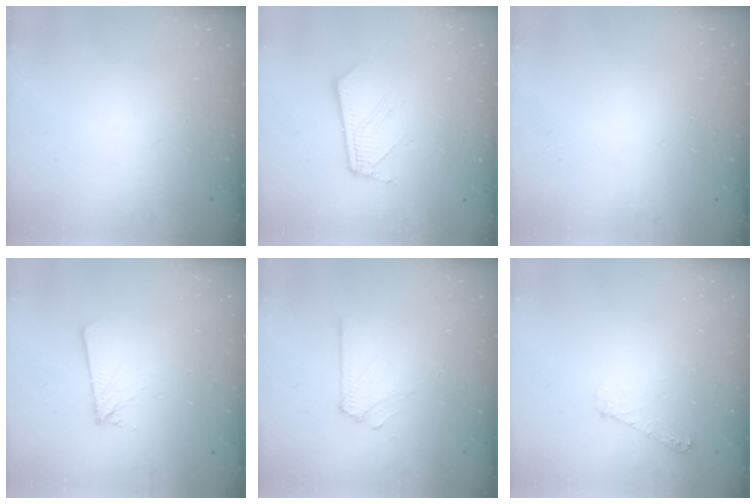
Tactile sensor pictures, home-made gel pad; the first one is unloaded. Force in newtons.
{"total": 10.2, "press": 10.1, "slide": 1.2}
{"total": 0.0}
{"total": 1.8, "press": 1.8, "slide": 0.2}
{"total": 5.9, "press": 5.8, "slide": 0.9}
{"total": 5.7, "press": 5.7, "slide": 0.5}